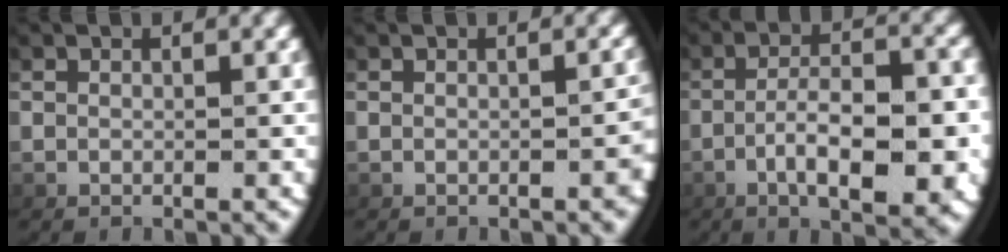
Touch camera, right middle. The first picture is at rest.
{"total": 1.2, "force": [-0.4, 0.4, 1.1], "torque": [-0.009, 0.011, -0.012]}
{"total": 6.3, "force": [-2.2, 1.8, 5.7], "torque": [-0.084, 0.000, -0.034]}